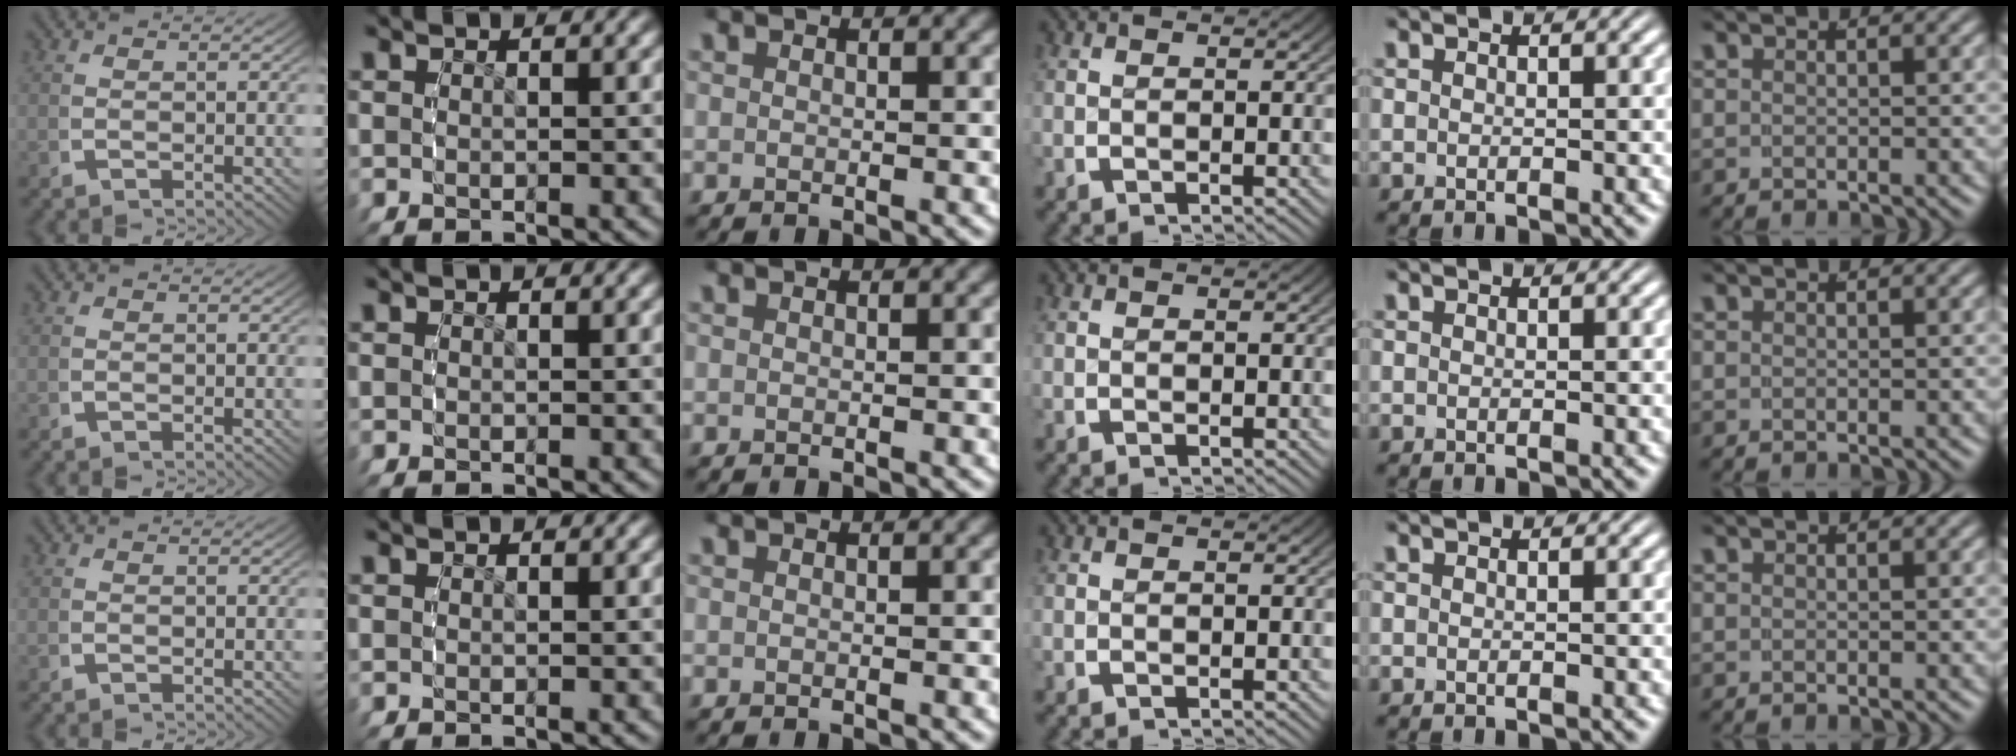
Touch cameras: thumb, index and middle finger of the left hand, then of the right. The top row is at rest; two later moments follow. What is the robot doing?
{"motion": "grasp_and_lifting", "object": "camera"}